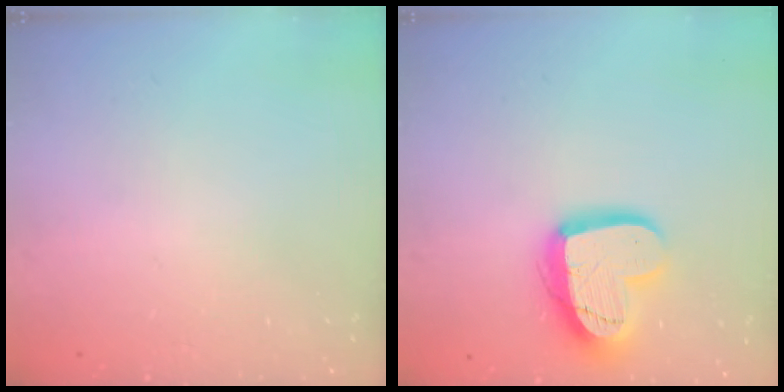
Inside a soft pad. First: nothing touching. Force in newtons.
{"total": 16.1, "press": 16.1, "slide": 1.0}